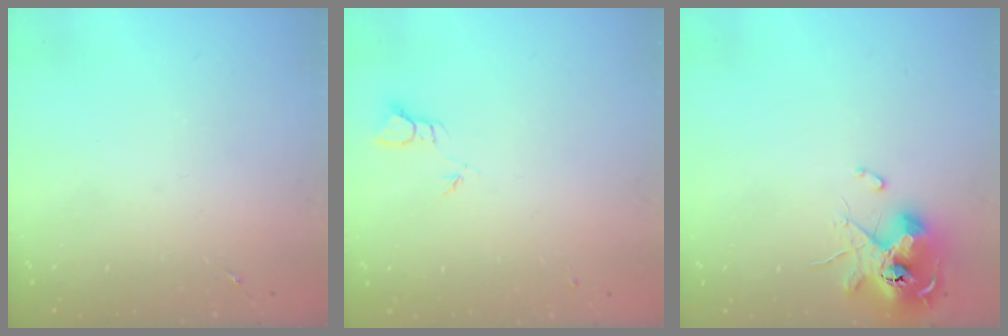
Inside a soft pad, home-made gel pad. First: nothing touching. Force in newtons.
{"total": 2.0, "press": 2.0, "slide": 0.1}
{"total": 13.7, "press": 13.6, "slide": 1.8}